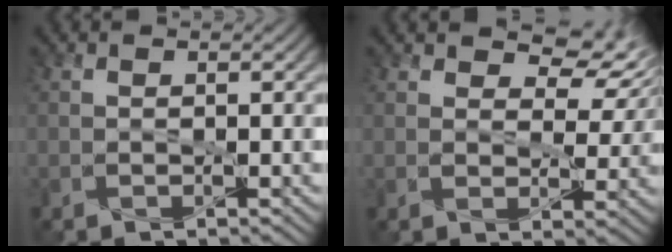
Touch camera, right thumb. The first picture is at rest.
{"total": 6.5, "force": [3.4, 3.6, 4.2], "torque": [-0.071, 0.001, 0.056]}